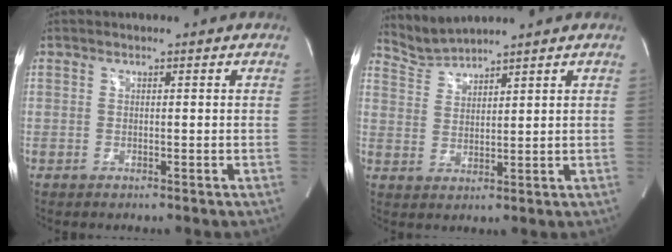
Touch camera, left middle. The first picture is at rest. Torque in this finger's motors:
{"motor_torque": [-0.30, -0.28, -0.15, -0.03]}